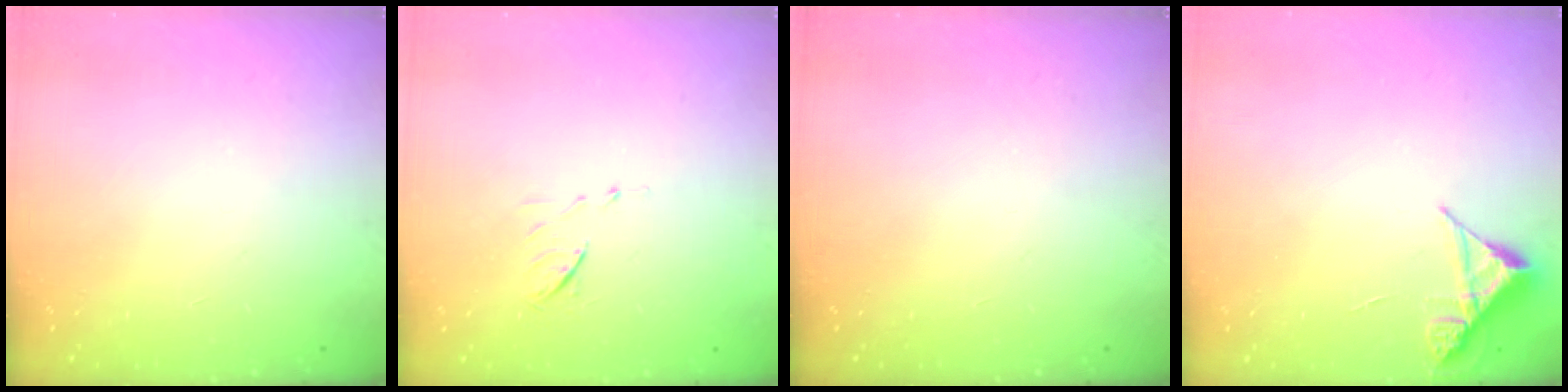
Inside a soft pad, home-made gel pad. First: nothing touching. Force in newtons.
{"total": 5.8, "press": 5.8, "slide": 0.8}
{"total": 0.0}
{"total": 4.9, "press": 4.9, "slide": 0.4}